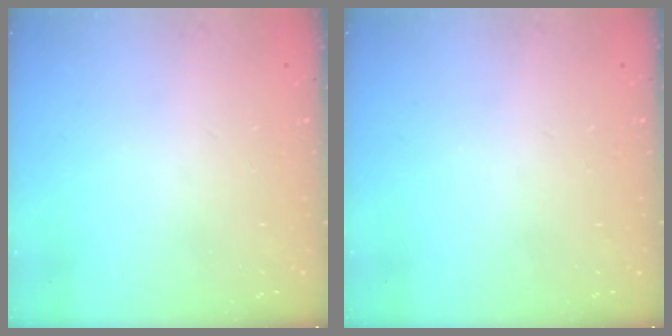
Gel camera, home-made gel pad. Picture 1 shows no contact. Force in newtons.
{"total": 0.0}